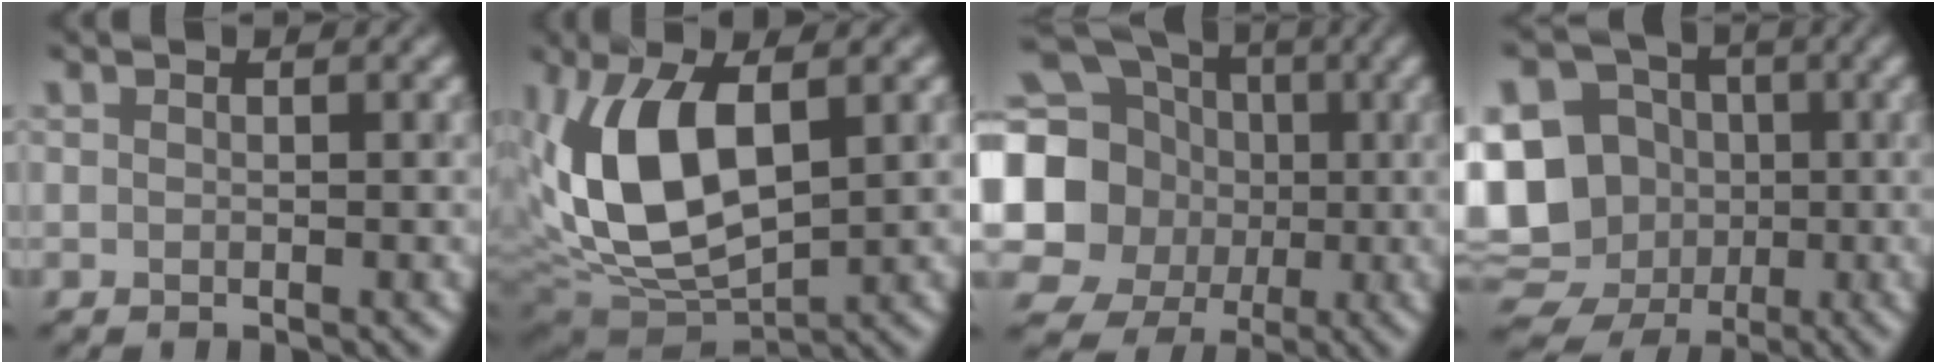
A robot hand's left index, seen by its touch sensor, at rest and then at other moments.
{"total": 9.6, "force": [1.1, 4.8, 8.2], "torque": [-0.199, 0.001, 0.041]}
{"total": 16.4, "force": [-0.5, 15.6, 5.1], "torque": [-0.175, 0.010, -0.023]}
{"total": 11.6, "force": [-1.2, 10.9, 4.0], "torque": [-0.112, 0.011, -0.019]}